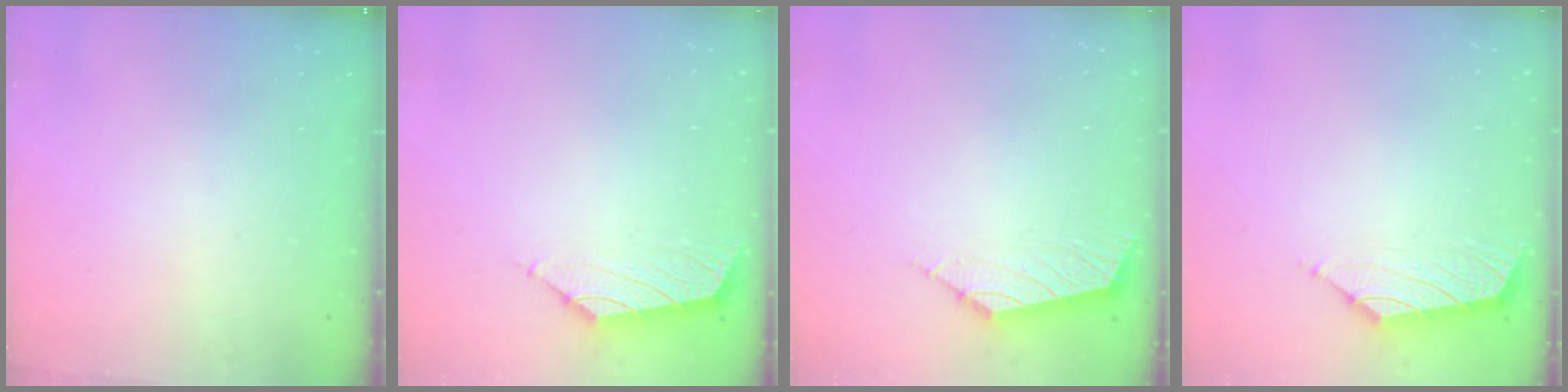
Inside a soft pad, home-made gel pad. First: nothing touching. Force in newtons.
{"total": 1.5, "press": 1.4, "slide": 0.7}
{"total": 2.8, "press": 2.7, "slide": 0.7}
{"total": 1.7, "press": 1.6, "slide": 0.7}